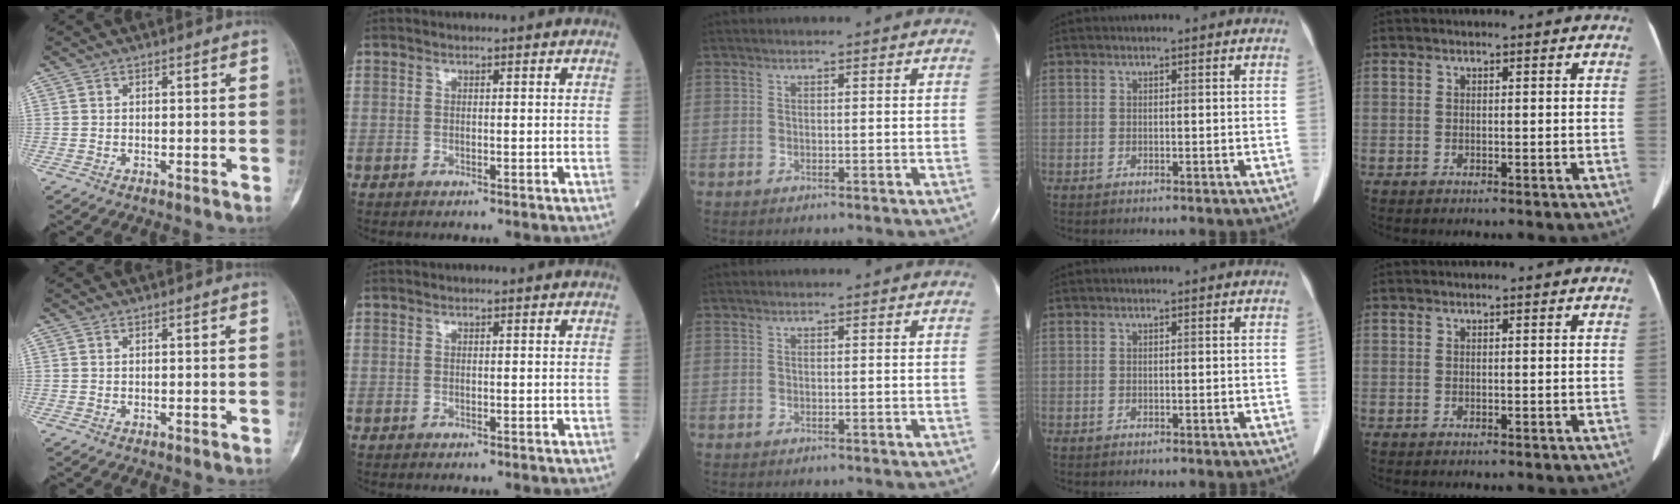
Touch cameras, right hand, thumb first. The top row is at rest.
{}